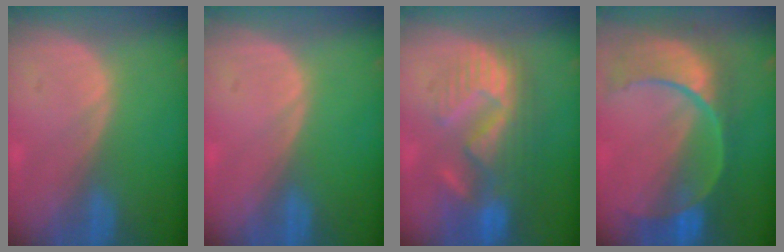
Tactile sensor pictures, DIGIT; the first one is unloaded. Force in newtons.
{"total": 0.0}
{"total": 10.8, "press": 9.8, "slide": 4.5}
{"total": 11.2, "press": 9.4, "slide": 6.1}